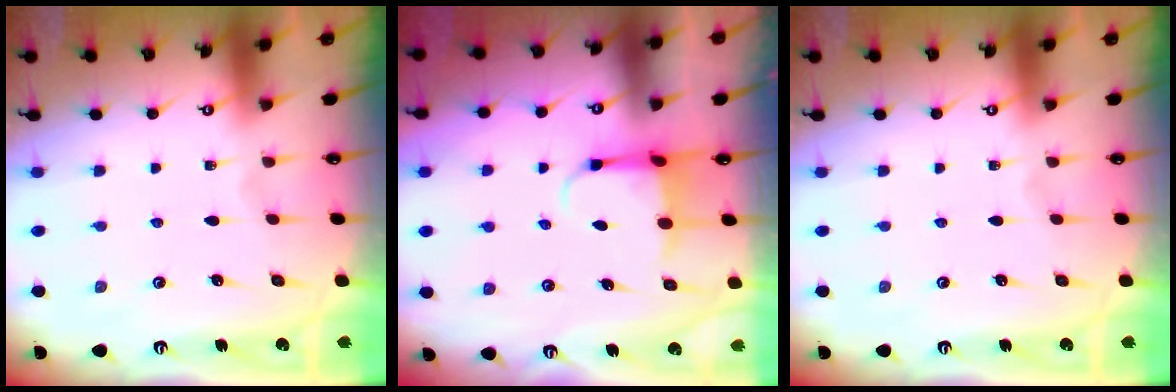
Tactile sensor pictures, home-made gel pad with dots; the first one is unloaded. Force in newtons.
{"total": 4.4, "press": 4.3, "slide": 1.2}
{"total": 0.0}